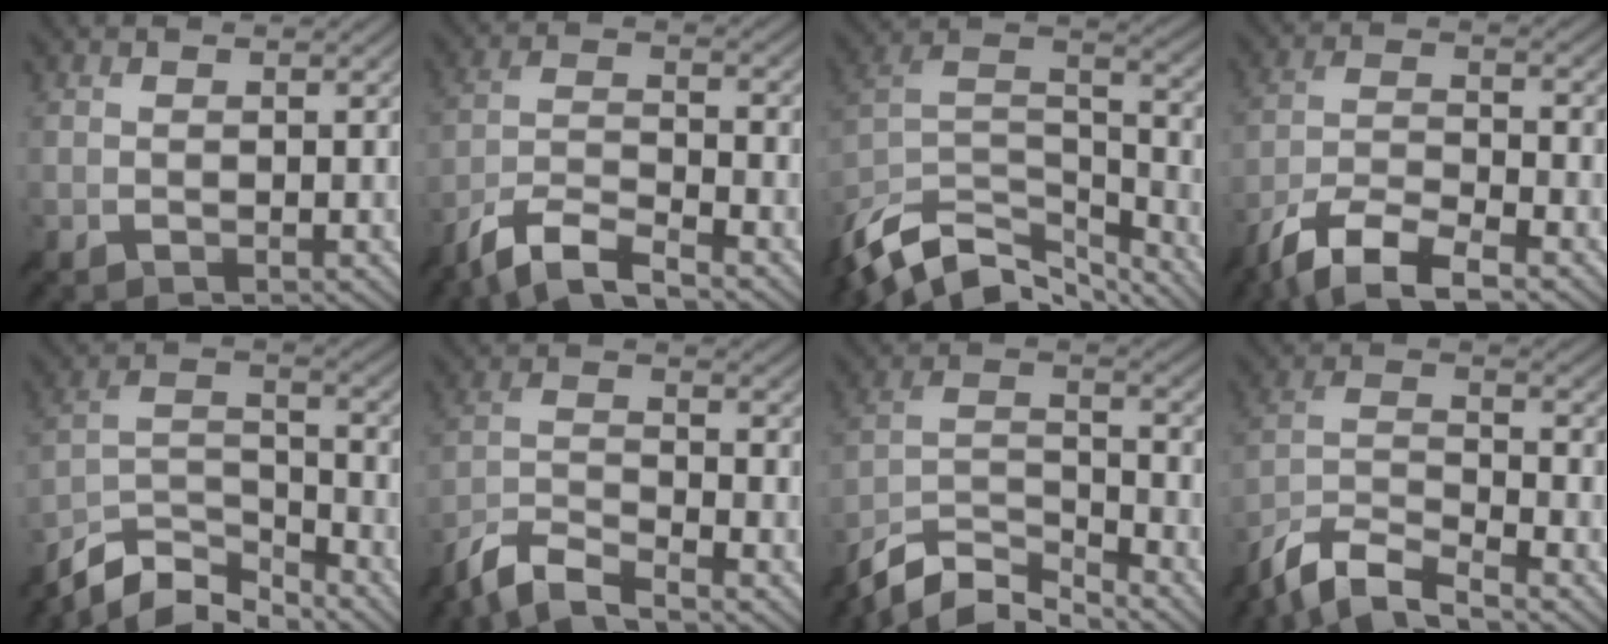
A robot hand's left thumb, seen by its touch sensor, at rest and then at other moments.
{"total": 8.0, "force": [-6.4, 1.6, 4.5], "torque": [-0.091, -0.007, -0.133]}
{"total": 14.6, "force": [-10.8, 6.3, 7.4], "torque": [-0.211, -0.016, -0.184]}
{"total": 8.9, "force": [-6.6, 2.4, 5.6], "torque": [-0.118, -0.009, -0.135]}
{"total": 10.2, "force": [-8.9, 2.8, 4.2], "torque": [-0.086, 0.001, -0.175]}
{"total": 7.6, "force": [-6.5, 1.4, 3.8], "torque": [-0.076, -0.009, -0.135]}
{"total": 10.1, "force": [-8.7, 2.5, 4.6], "torque": [-0.092, -0.004, -0.173]}
{"total": 9.6, "force": [-8.0, 2.1, 5.0], "torque": [-0.104, -0.007, -0.161]}